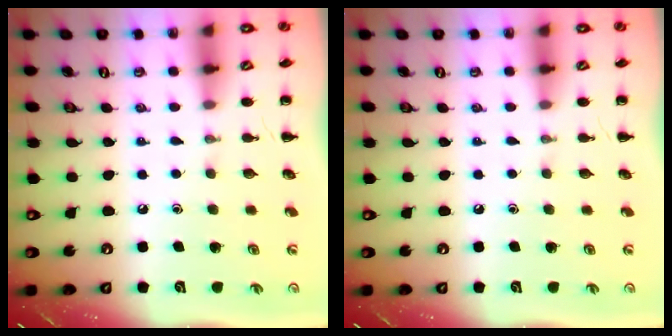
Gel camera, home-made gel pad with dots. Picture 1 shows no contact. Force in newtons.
{"total": 0.0}